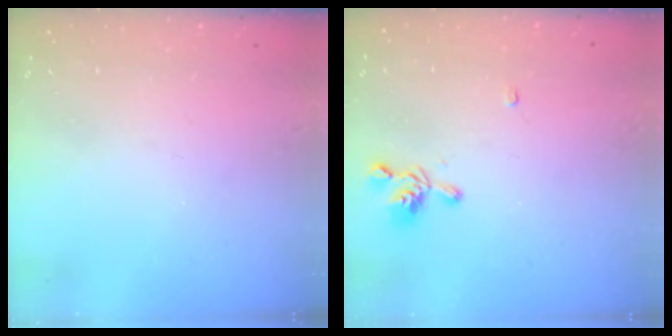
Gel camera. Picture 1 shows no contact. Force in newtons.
{"total": 4.7, "press": 4.6, "slide": 0.7}